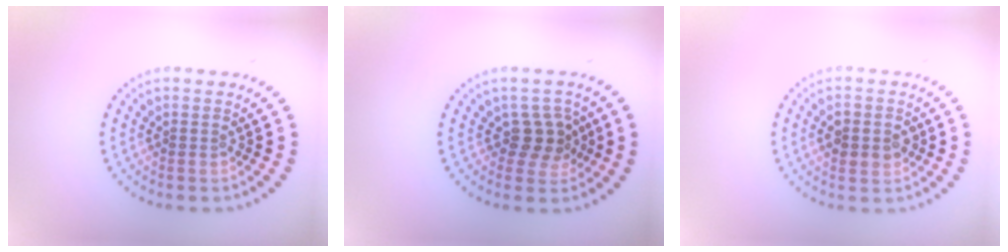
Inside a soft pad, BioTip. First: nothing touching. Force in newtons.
{"total": 2.7, "press": 2.4, "slide": 1.3}
{"total": 2.7, "press": 2.7, "slide": 0.1}